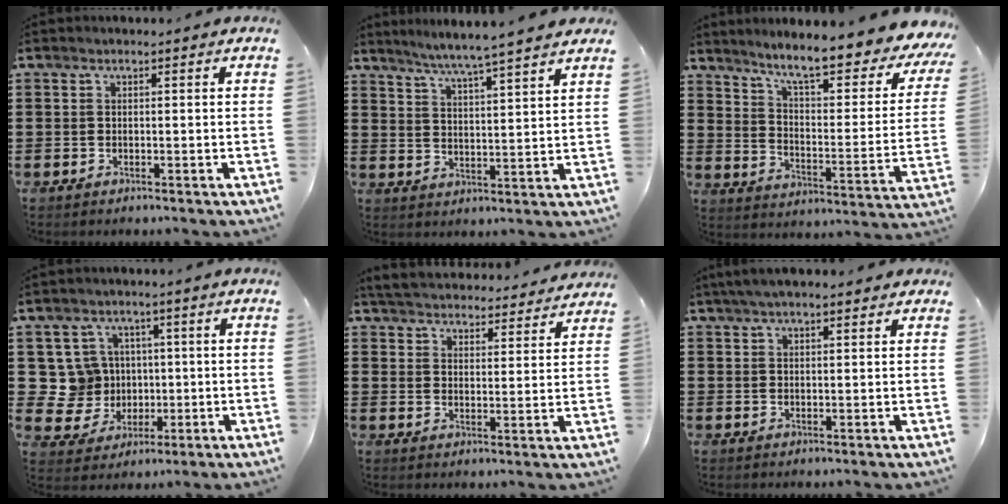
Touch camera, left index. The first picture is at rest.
{"total": 5.2, "force": [4.7, -1.3, 1.7], "torque": [-0.051, -0.030, 0.079]}
{"total": 9.1, "force": [7.3, 0.2, 5.4], "torque": [-0.116, -0.055, 0.114]}
{"total": 8.3, "force": [1.7, 7.8, 2.2], "torque": [-0.094, 0.011, 0.041]}
{"total": 4.7, "force": [4.7, 0.1, 0.3], "torque": [-0.028, -0.030, 0.081]}
{"total": 3.3, "force": [2.6, 0.7, 1.9], "torque": [-0.043, 0.008, 0.049]}